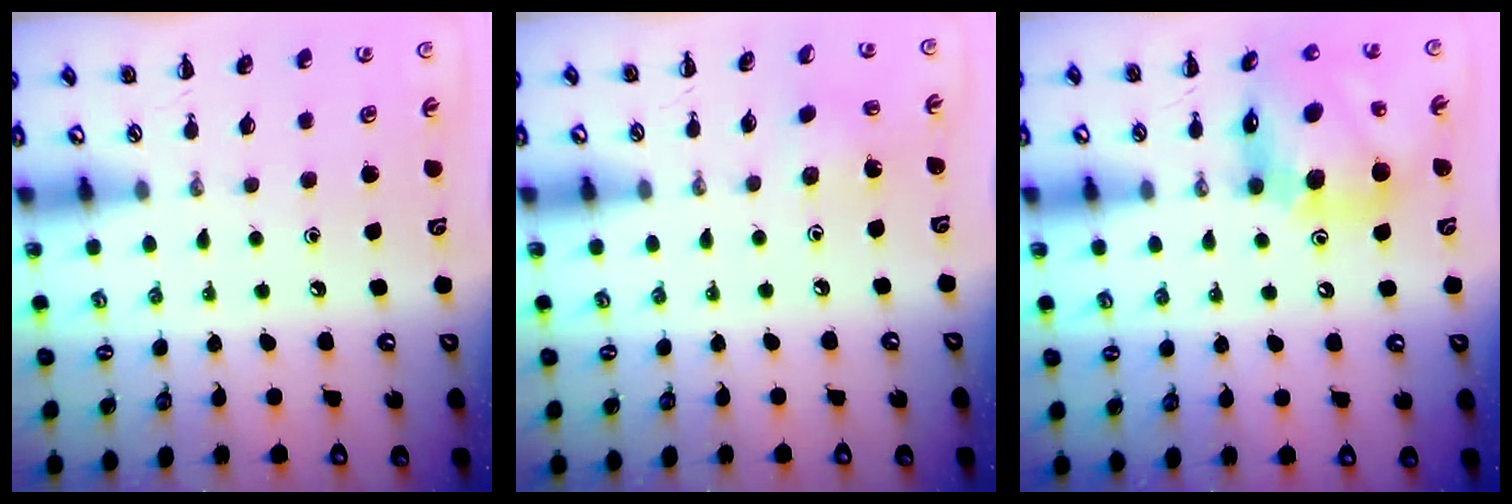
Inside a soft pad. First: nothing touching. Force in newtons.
{"total": 2.1, "press": 2.0, "slide": 0.8}
{"total": 14.8, "press": 14.2, "slide": 4.2}